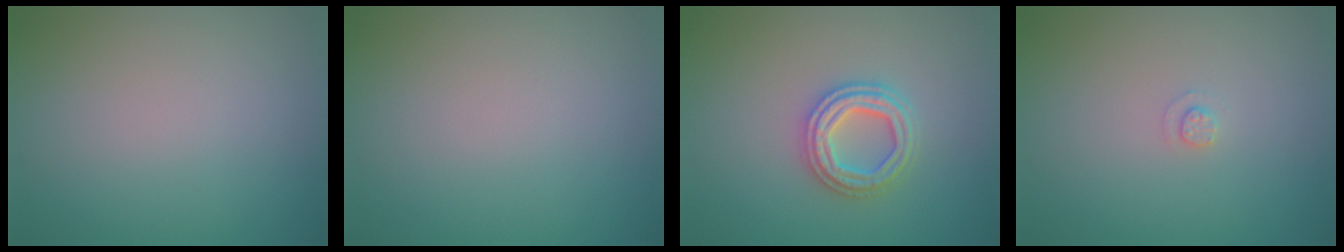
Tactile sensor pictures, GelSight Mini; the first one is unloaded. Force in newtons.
{"total": 0.0}
{"total": 3.4, "press": 3.3, "slide": 0.7}
{"total": 0.9, "press": 0.9, "slide": 0.2}